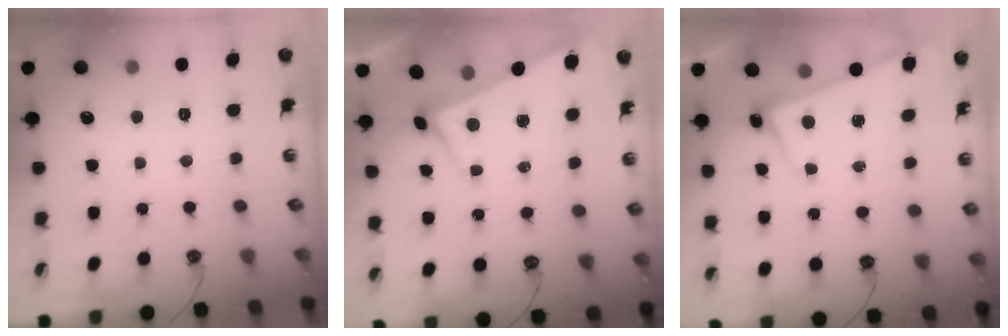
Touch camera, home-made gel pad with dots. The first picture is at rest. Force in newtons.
{"total": 3.9, "press": 3.9, "slide": 0.2}
{"total": 2.5, "press": 2.4, "slide": 0.6}